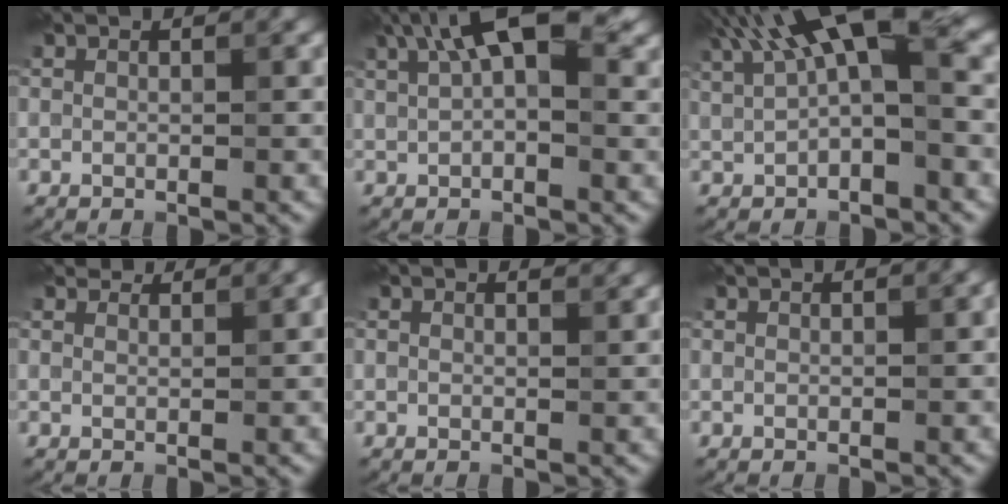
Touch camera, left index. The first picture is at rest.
{"total": 8.1, "force": [3.5, 3.4, 6.4], "torque": [-0.100, 0.020, 0.051]}
{"total": 8.2, "force": [3.0, 2.7, 7.1], "torque": [-0.121, 0.017, 0.045]}
{"total": 2.8, "force": [2.5, 0.9, 0.9], "torque": [-0.016, 0.001, 0.035]}
{"total": 1.0, "force": [0.9, 0.1, 0.4], "torque": [-0.010, -0.005, 0.007]}
{"total": 0.6, "force": [0.4, 0.0, 0.3], "torque": [-0.003, 0.006, 0.007]}